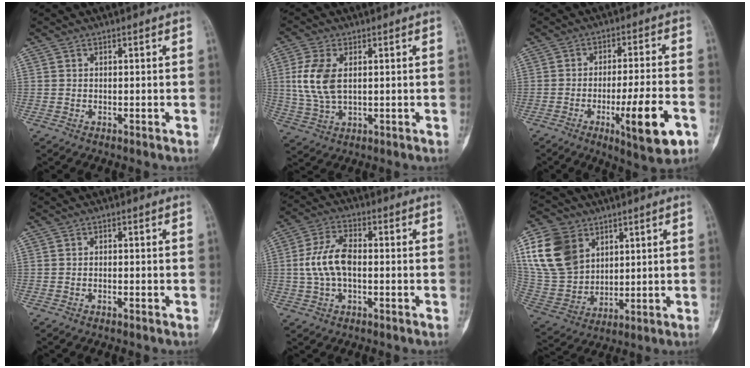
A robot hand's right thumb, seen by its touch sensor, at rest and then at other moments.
{"total": 8.6, "force": [1.4, 4.8, 7.0], "torque": [-0.160, -0.003, 0.035]}
{"total": 12.8, "force": [-4.9, 2.4, 11.6], "torque": [-0.179, 0.009, -0.072]}
{"total": 0.5, "force": [-0.3, 0.2, 0.4], "torque": [-0.007, 0.007, -0.005]}
{"total": 8.7, "force": [-0.3, 4.6, 7.4], "torque": [-0.154, 0.019, -0.010]}
{"total": 16.4, "force": [6.5, 12.2, 8.8], "torque": [-0.164, -0.016, 0.141]}